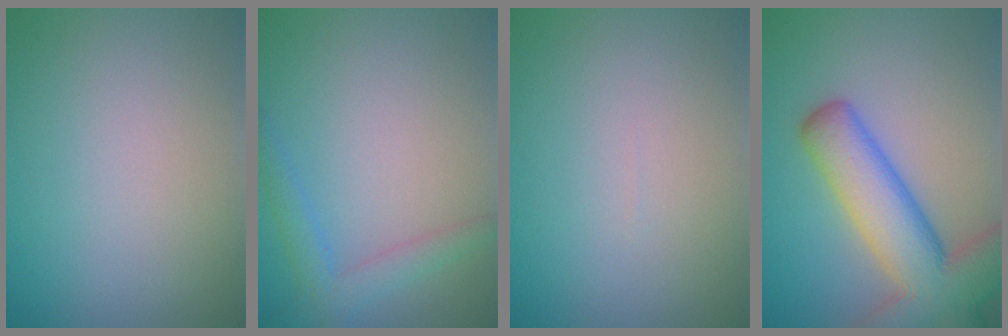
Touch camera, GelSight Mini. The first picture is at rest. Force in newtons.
{"total": 2.9, "press": 2.9, "slide": 0.1}
{"total": 0.0}
{"total": 11.0, "press": 11.0, "slide": 0.6}